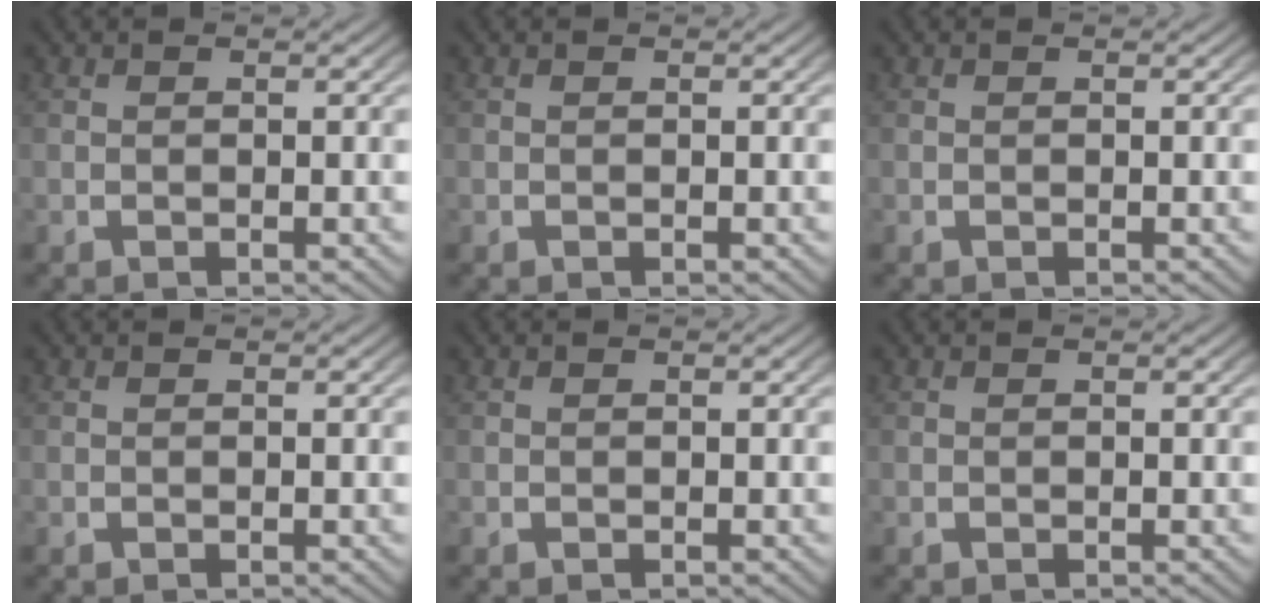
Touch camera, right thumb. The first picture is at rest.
{"total": 0.0}
{"total": 0.0}
{"total": 0.0}
{"total": 0.0}
{"total": 0.0}